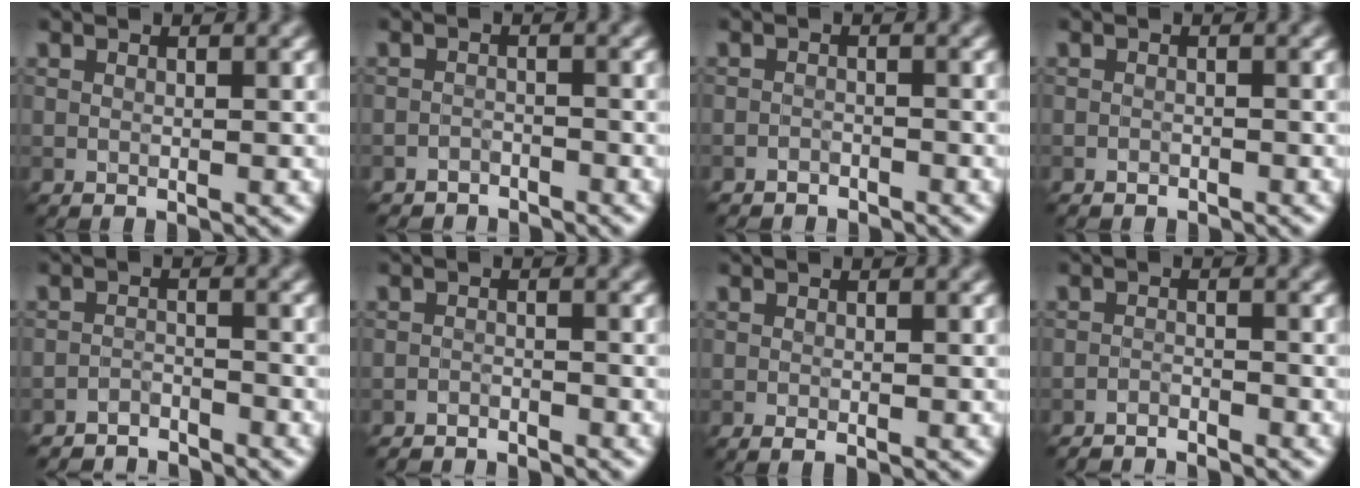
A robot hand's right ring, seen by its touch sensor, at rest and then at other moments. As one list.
[{"total": 1.7, "force": [-1.6, 0.5, -0.1], "torque": [0.007, 0.004, -0.031]}, {"total": 1.2, "force": [-1.1, 0.4, 0.0], "torque": [0.005, 0.002, -0.022]}, {"total": 0.7, "force": [-0.6, 0.3, 0.0], "torque": [0.003, -0.002, -0.011]}, {"total": 3.1, "force": [-3.1, 0.6, 0.3], "torque": [-0.002, -0.003, -0.060]}, {"total": 2.1, "force": [-2.0, 0.4, 0.3], "torque": [0.001, -0.004, -0.038]}, {"total": 0.7, "force": [-0.3, 0.1, 0.5], "torque": [-0.009, -0.003, -0.005]}, {"total": 2.5, "force": [-2.4, 0.3, 0.4], "torque": [-0.002, -0.006, -0.045]}]